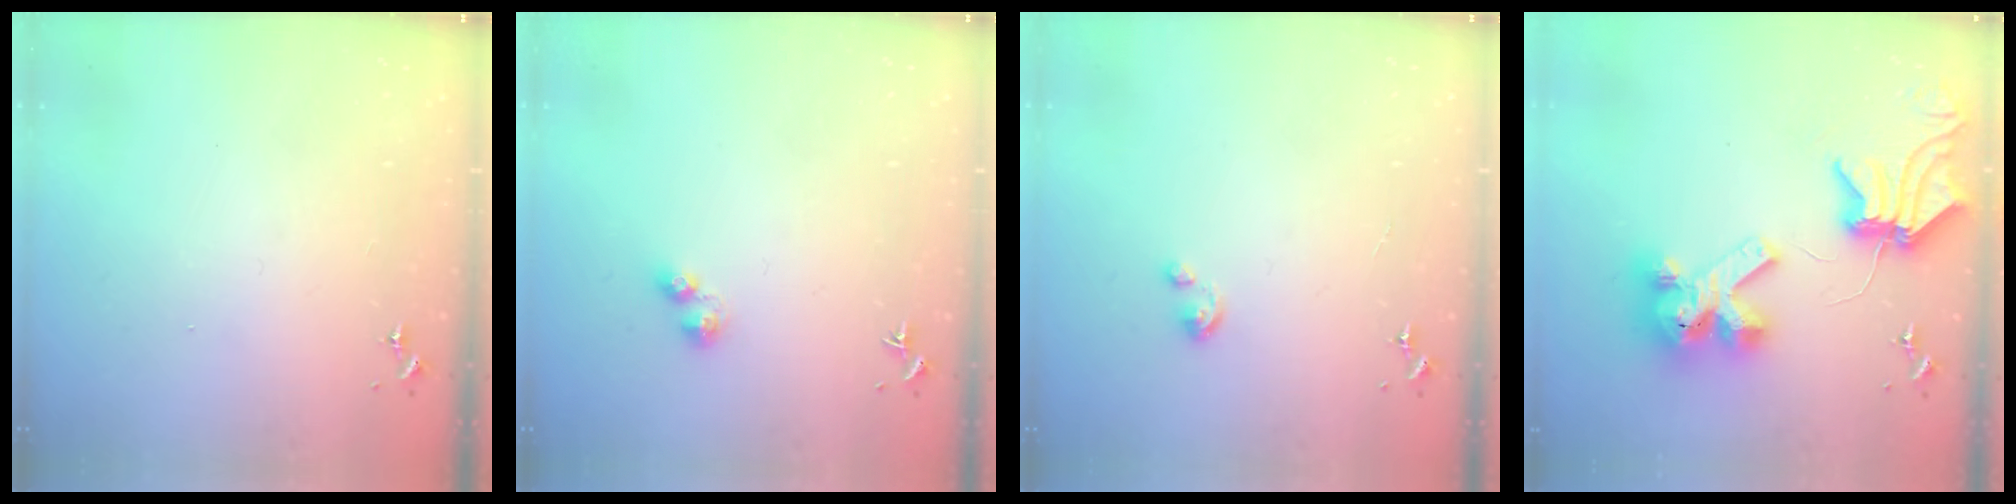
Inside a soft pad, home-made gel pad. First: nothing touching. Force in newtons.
{"total": 3.2, "press": 3.2, "slide": 0.4}
{"total": 2.3, "press": 2.3, "slide": 0.3}
{"total": 14.5, "press": 14.3, "slide": 1.8}